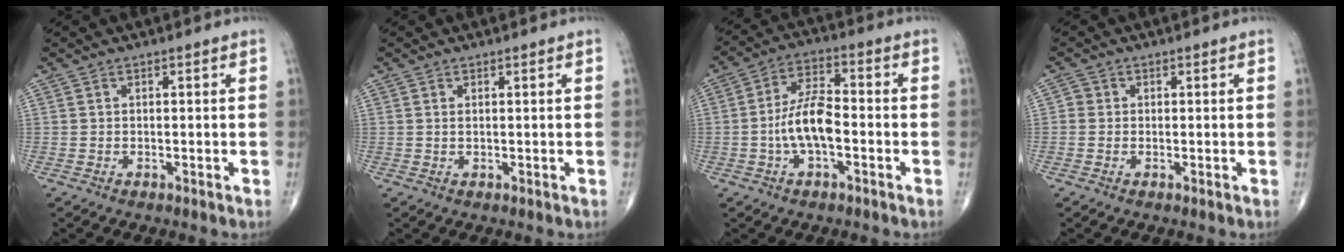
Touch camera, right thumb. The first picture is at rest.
{"total": 0.6, "force": [0.2, 0.2, 0.5], "torque": [-0.011, 0.001, 0.006]}
{"total": 9.5, "force": [-2.0, 4.2, 8.3], "torque": [-0.162, 0.031, -0.044]}
{"total": 1.4, "force": [0.0, 1.3, 0.4], "torque": [0.002, 0.003, -0.006]}